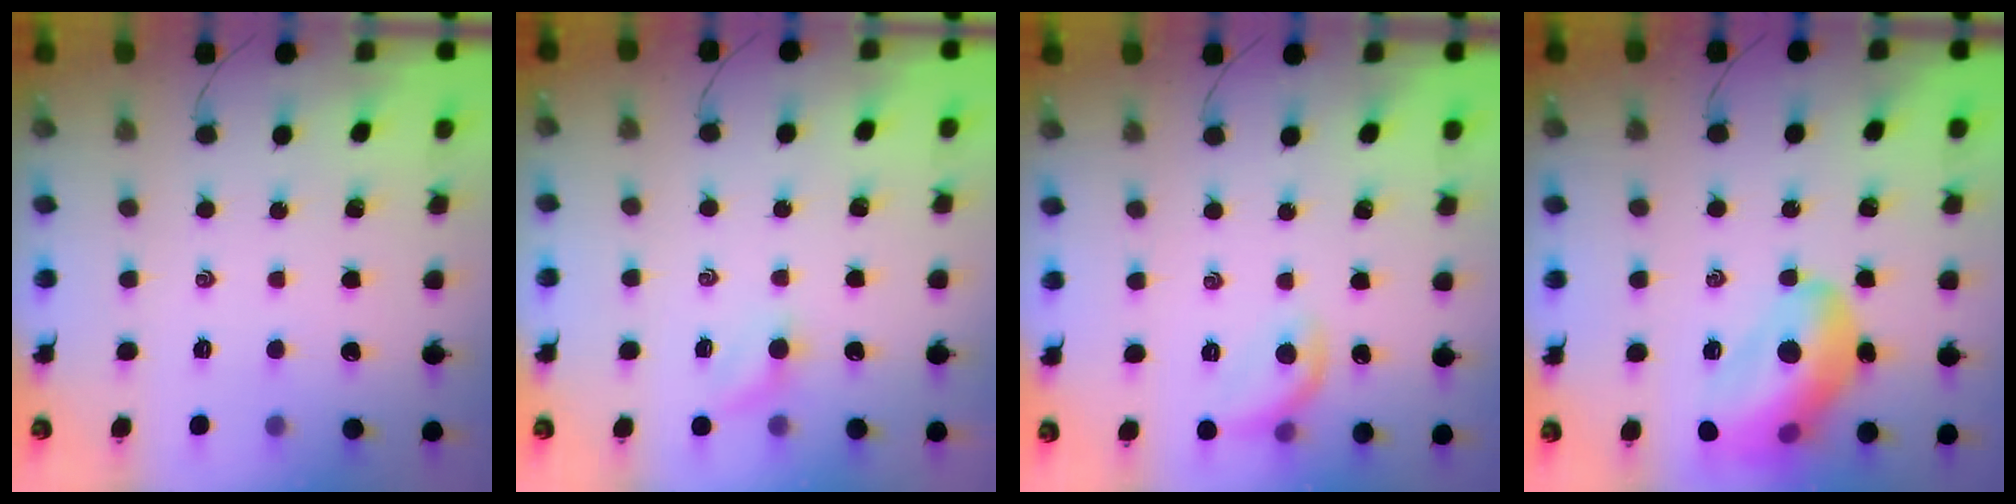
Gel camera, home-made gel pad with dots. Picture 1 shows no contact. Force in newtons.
{"total": 3.4, "press": 3.2, "slide": 1.2}
{"total": 8.1, "press": 8.1, "slide": 0.8}
{"total": 16.8, "press": 16.4, "slide": 3.3}